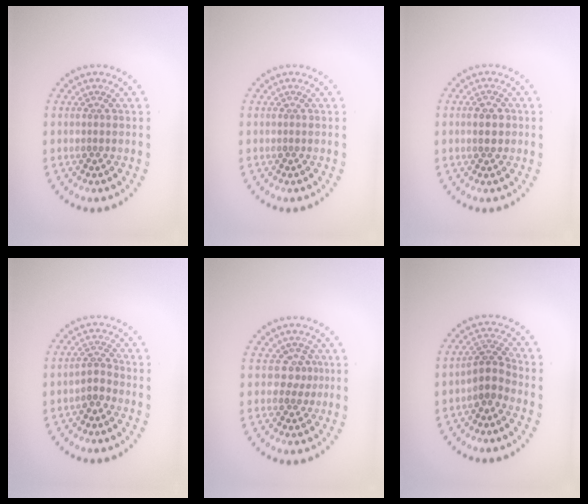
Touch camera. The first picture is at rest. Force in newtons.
{"total": 0.0}
{"total": 2.3, "press": 2.3, "slide": 0.1}
{"total": 1.6, "press": 1.3, "slide": 1.0}
{"total": 1.8, "press": 1.3, "slide": 1.3}
{"total": 2.6, "press": 2.0, "slide": 1.6}